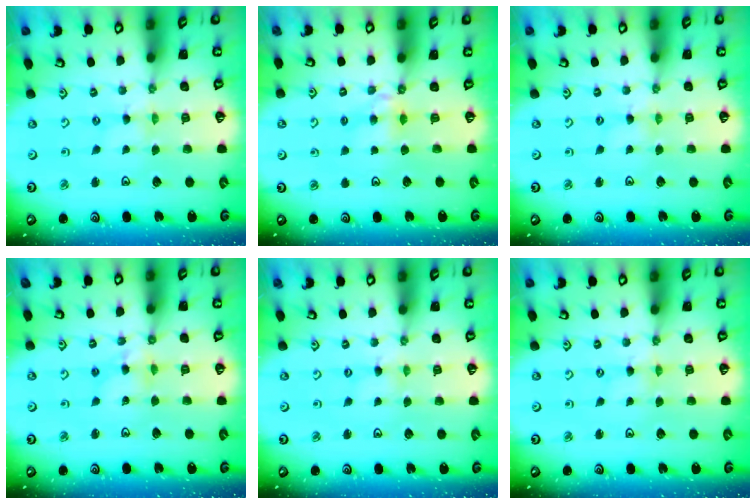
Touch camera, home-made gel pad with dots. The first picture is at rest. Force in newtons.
{"total": 4.6, "press": 4.6, "slide": 0.6}
{"total": 2.7, "press": 2.7, "slide": 0.4}
{"total": 4.9, "press": 4.8, "slide": 0.5}
{"total": 0.0}
{"total": 0.0}